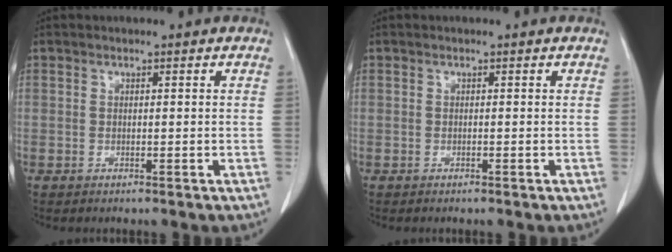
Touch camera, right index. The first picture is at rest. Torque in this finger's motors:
{"motor_torque": [-0.13, 0.11, -0.04, -0.01]}